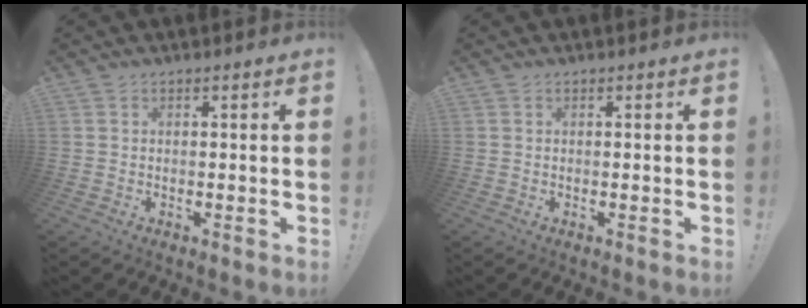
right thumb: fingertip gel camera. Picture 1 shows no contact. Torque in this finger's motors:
{"motor_torque": [0.00, 0.00, 0.01, 0.01, 0.04]}